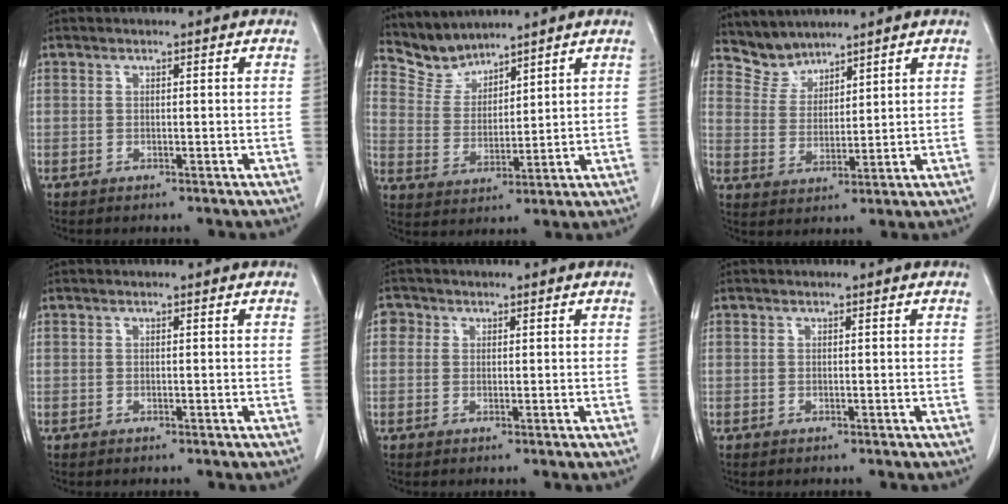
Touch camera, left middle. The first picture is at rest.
{"total": 5.7, "force": [5.6, 1.0, -0.5], "torque": [0.006, 0.003, 0.126]}
{"total": 4.7, "force": [4.5, 1.2, -0.6], "torque": [0.010, 0.005, 0.099]}
{"total": 0.0}
{"total": 1.8, "force": [0.6, 1.6, 0.4], "torque": [0.001, 0.005, 0.004]}
{"total": 0.0}